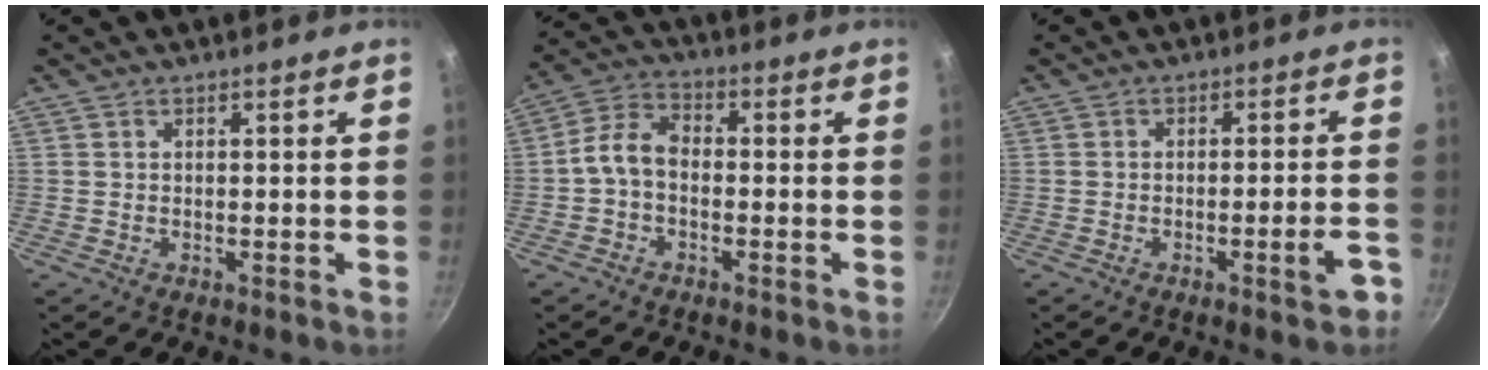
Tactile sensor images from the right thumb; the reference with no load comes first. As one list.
[{"total": 6.3, "force": [-1.4, 4.2, 4.4], "torque": [-0.083, 0.030, -0.040]}, {"total": 4.8, "force": [-2.5, 0.9, 3.9], "torque": [-0.040, 0.023, -0.029]}]